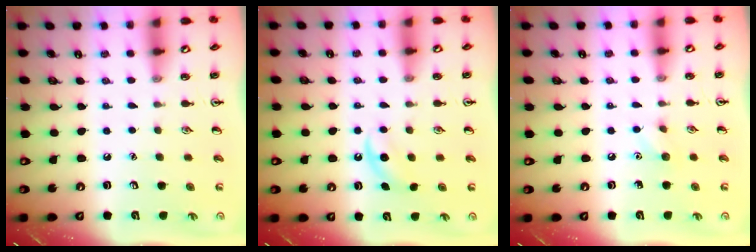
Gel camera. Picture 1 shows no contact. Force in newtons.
{"total": 3.8, "press": 3.6, "slide": 1.2}
{"total": 5.5, "press": 5.2, "slide": 1.8}